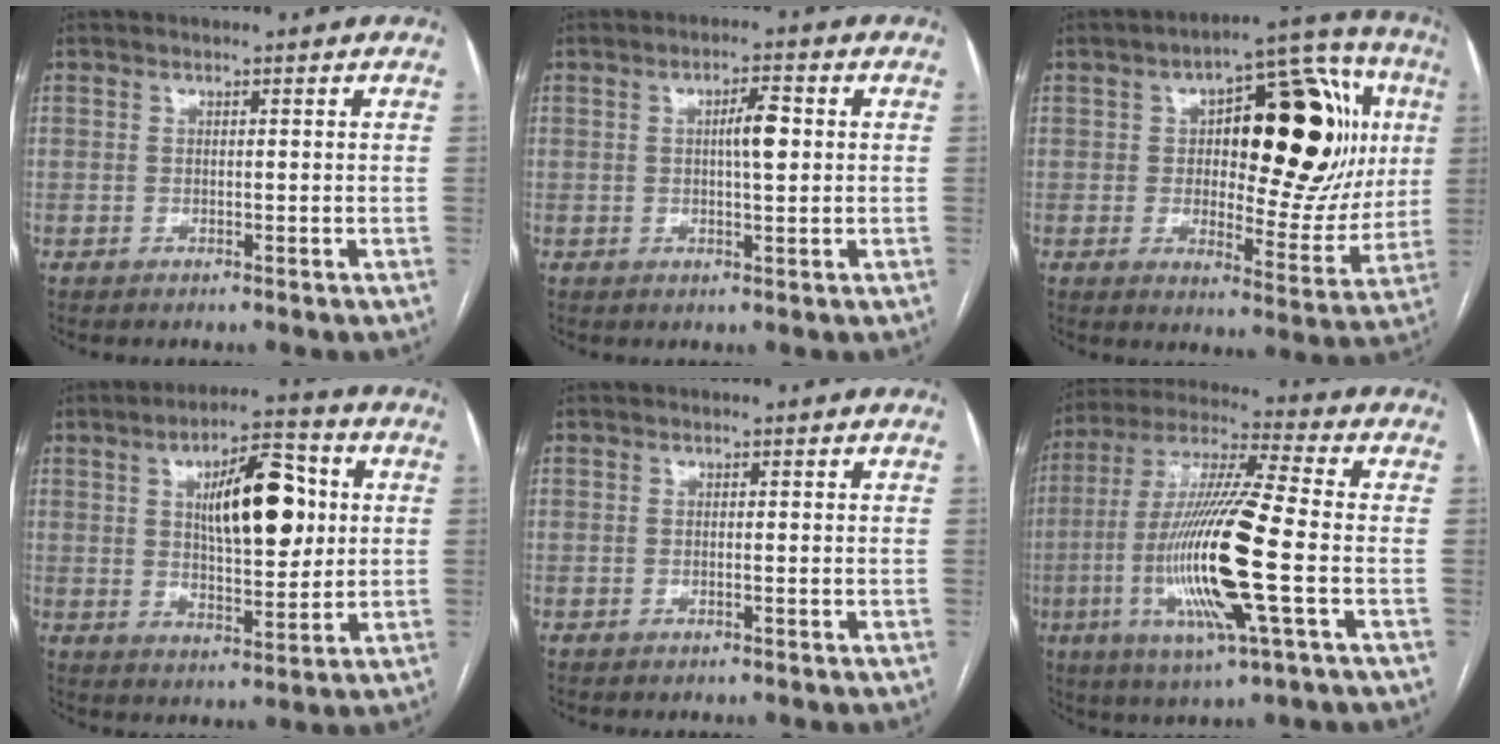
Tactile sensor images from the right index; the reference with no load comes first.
{"total": 4.1, "force": [0.5, 0.7, 4.0], "torque": [-0.067, 0.005, 0.006]}
{"total": 23.5, "force": [4.6, 9.8, 20.9], "torque": [-0.284, 0.038, 0.069]}
{"total": 13.1, "force": [2.9, 4.4, 11.9], "torque": [-0.187, 0.016, 0.048]}
{"total": 0.0}
{"total": 18.9, "force": [-4.0, 1.0, 18.4], "torque": [-0.381, -0.015, -0.077]}